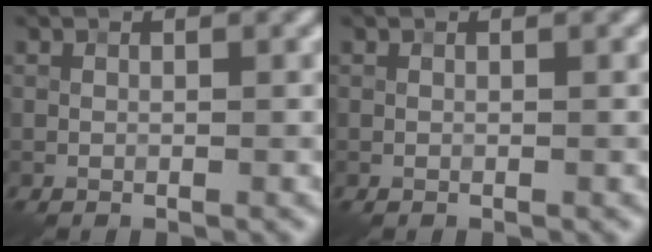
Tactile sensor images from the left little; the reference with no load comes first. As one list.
[{"total": 0.0}]